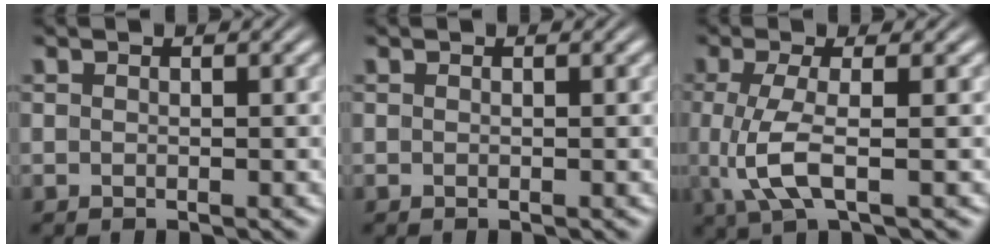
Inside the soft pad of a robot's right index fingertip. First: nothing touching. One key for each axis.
{"total": 0.0}
{"total": 4.6, "fx": -0.7, "fy": 1.5, "fz": 4.3, "tx": -0.108, "ty": -0.017, "tz": -0.001}